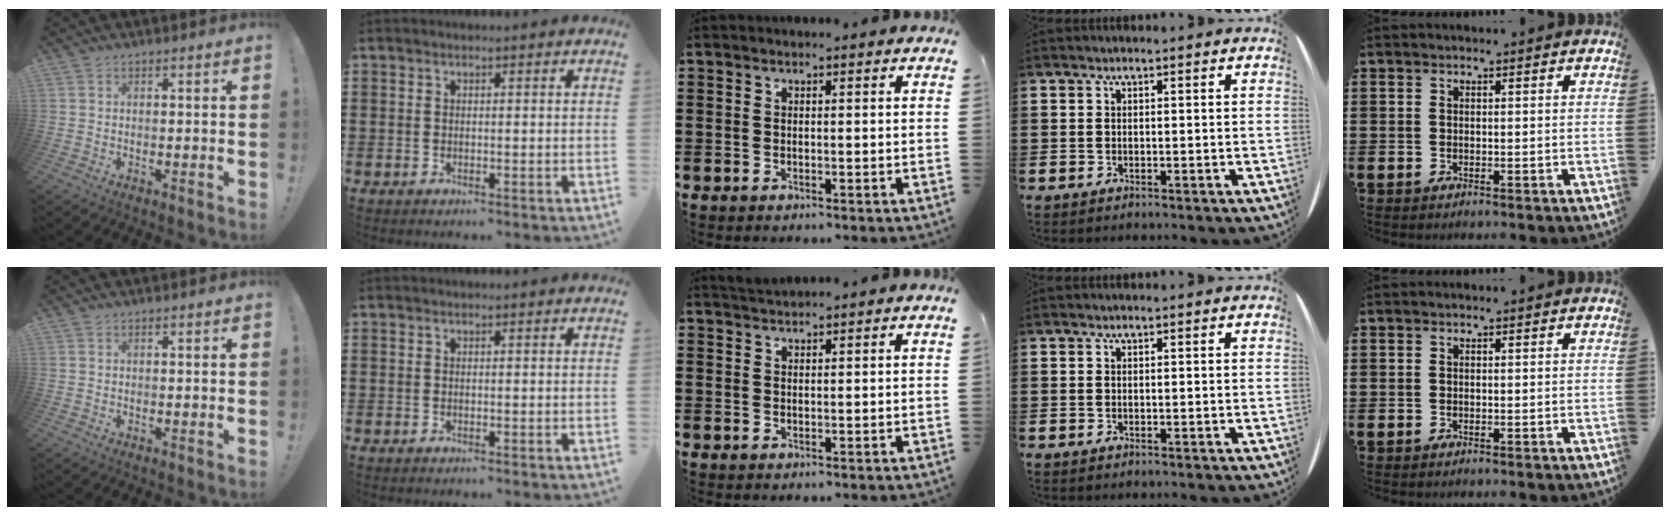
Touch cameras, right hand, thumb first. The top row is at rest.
{"middle": {"total": 1.7, "force": [1.7, 0.2, 0.2], "torque": [-0.008, 0.004, 0.033]}}